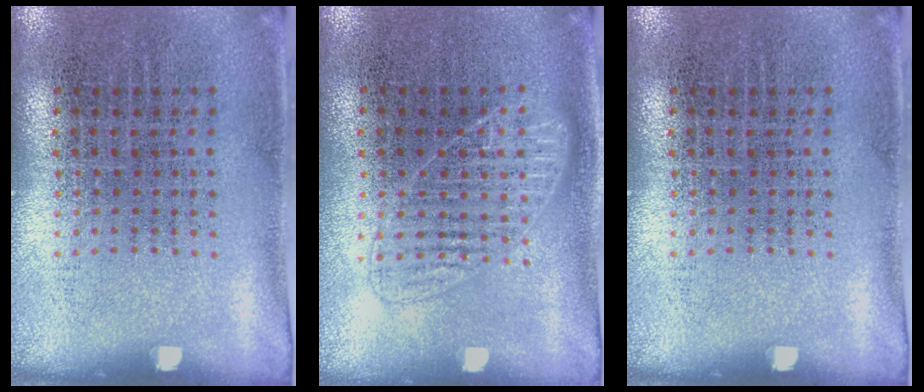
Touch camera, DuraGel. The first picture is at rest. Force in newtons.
{"total": 2.0, "press": 2.0, "slide": 0.4}
{"total": 0.0}